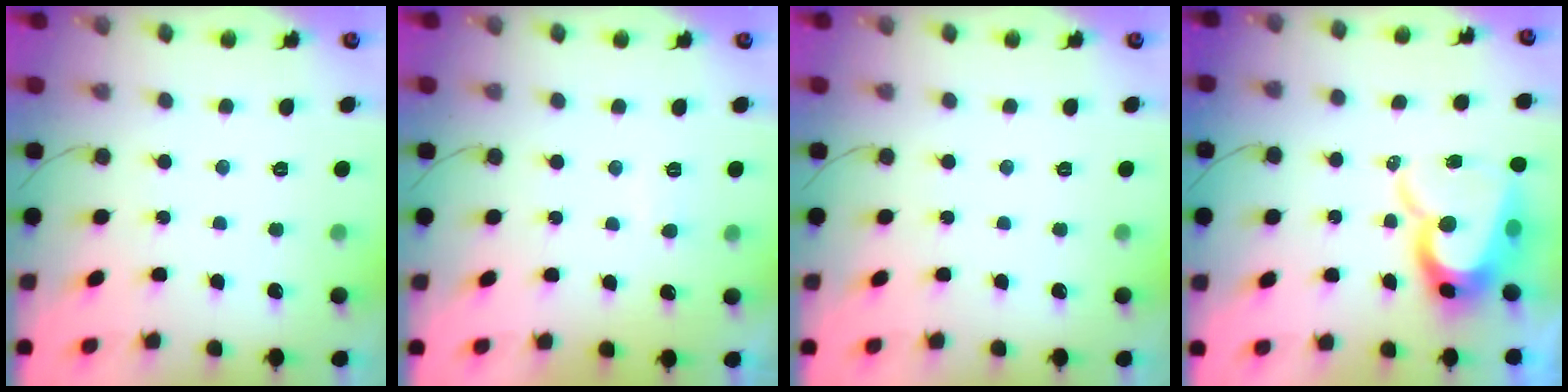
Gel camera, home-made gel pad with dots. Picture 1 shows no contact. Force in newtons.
{"total": 4.0, "press": 4.0, "slide": 0.4}
{"total": 0.0}
{"total": 14.7, "press": 14.7, "slide": 1.4}